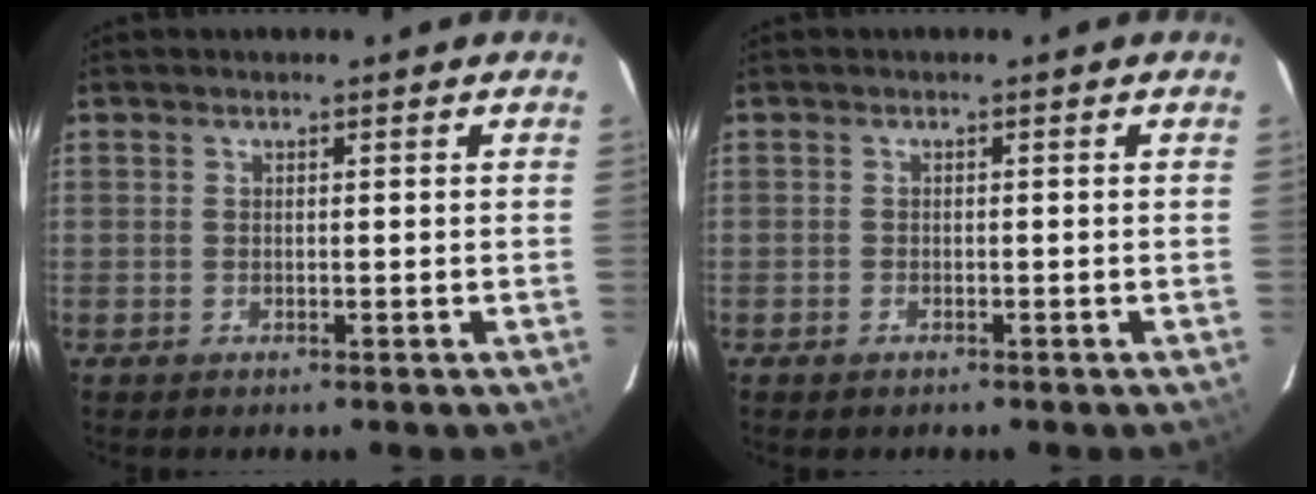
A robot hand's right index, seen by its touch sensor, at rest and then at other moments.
{"total": 1.1, "force": [-0.8, 0.7, 0.2], "torque": [-0.007, 0.001, -0.013]}